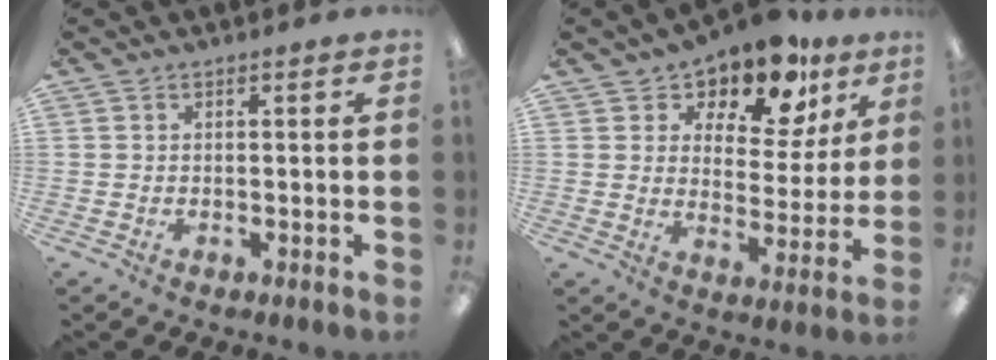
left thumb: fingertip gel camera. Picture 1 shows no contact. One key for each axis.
{"total": 12.5, "fx": 10.5, "fy": 4.9, "fz": 4.8, "tx": -0.092, "ty": -0.073, "tz": 0.185}